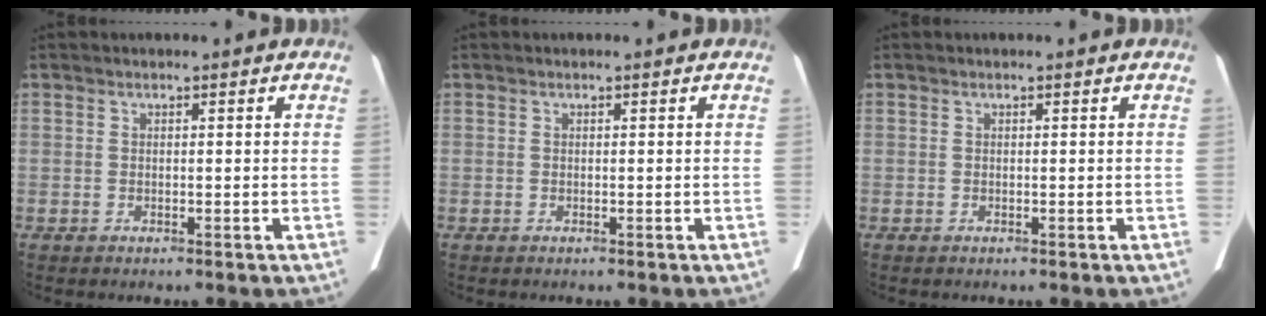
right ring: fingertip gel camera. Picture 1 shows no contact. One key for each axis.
{"total": 0.0}
{"total": 0.0}